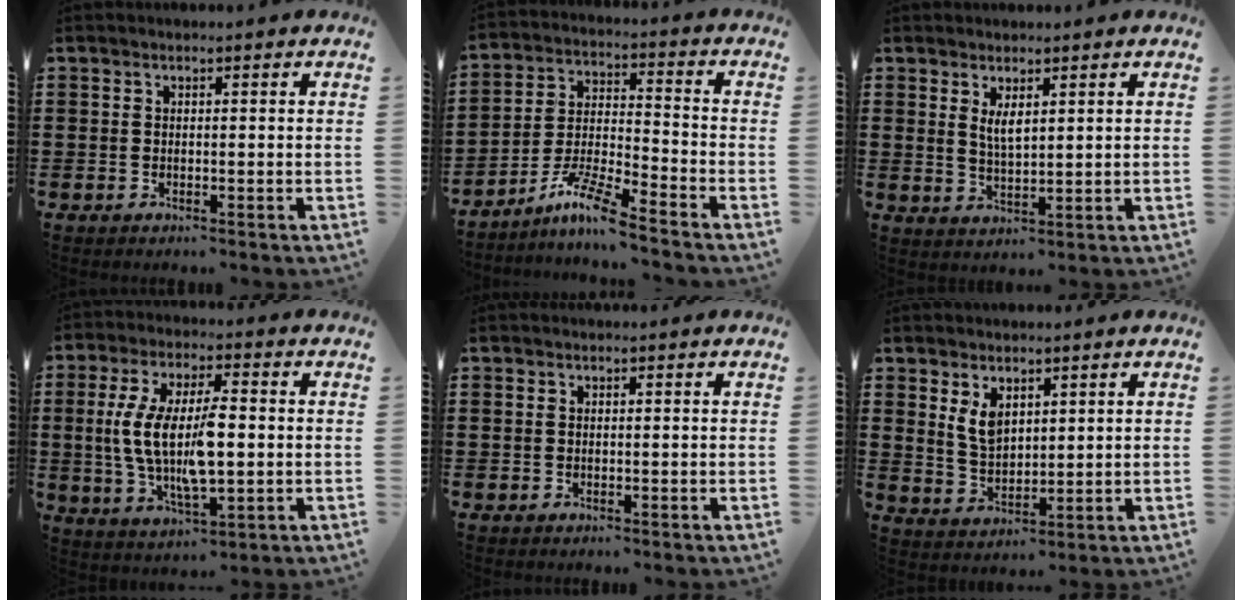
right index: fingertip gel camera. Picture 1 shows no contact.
{"total": 8.7, "force": [-7.1, 0.3, 5.0], "torque": [-0.106, -0.003, -0.139]}
{"total": 2.8, "force": [1.4, 1.0, 2.2], "torque": [-0.046, 0.002, 0.026]}
{"total": 11.7, "force": [-0.2, 4.3, 10.8], "torque": [-0.234, -0.008, -0.009]}
{"total": 0.0}
{"total": 4.5, "force": [2.3, 2.6, 2.8], "torque": [-0.063, 0.007, 0.042]}